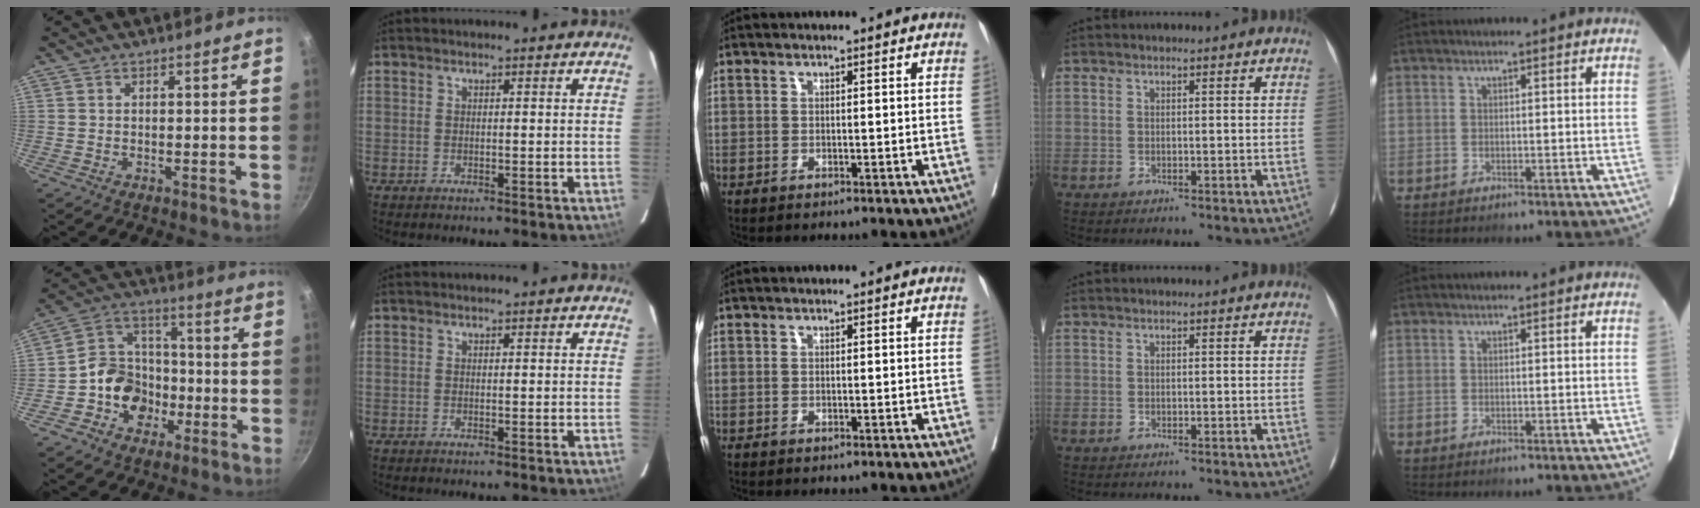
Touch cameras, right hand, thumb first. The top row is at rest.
{"thumb": {"total": 12.4, "force": [-4.0, 10.3, 5.6], "torque": [-0.054, 0.049, -0.076]}}